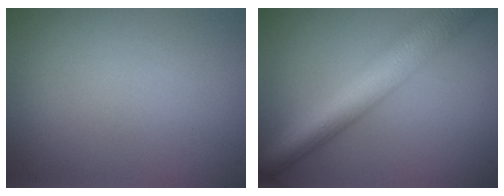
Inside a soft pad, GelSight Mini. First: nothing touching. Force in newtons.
{"total": 8.3, "press": 8.3, "slide": 0.1}